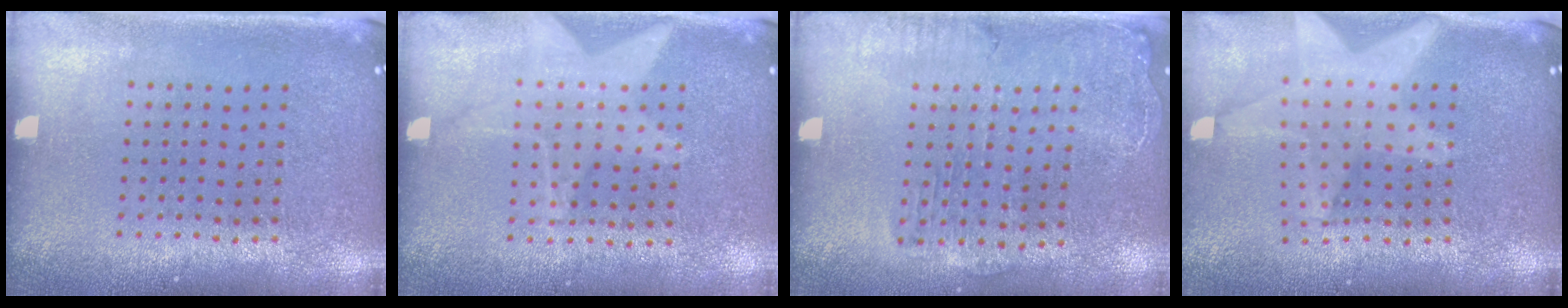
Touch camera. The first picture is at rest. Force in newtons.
{"total": 1.0, "press": 0.9, "slide": 0.4}
{"total": 1.4, "press": 1.4, "slide": 0.3}
{"total": 2.2, "press": 1.8, "slide": 1.2}